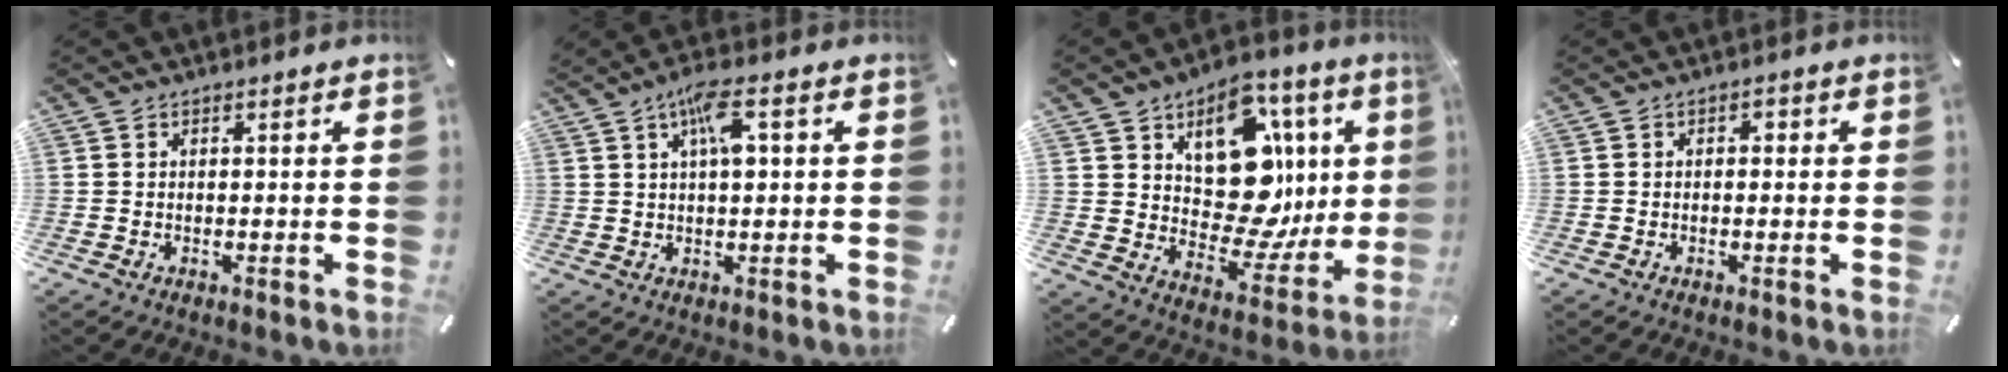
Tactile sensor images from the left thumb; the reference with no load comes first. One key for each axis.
{"total": 6.9, "fx": 2.5, "fy": 2.2, "fz": 6.0, "tx": -0.117, "ty": 0.005, "tz": 0.039}
{"total": 19.1, "fx": 5.3, "fy": 13.1, "fz": 12.8, "tx": -0.156, "ty": -0.052, "tz": 0.094}
{"total": 1.2, "fx": -0.2, "fy": 0.8, "fz": 0.9, "tx": -0.018, "ty": 0.006, "tz": -0.007}